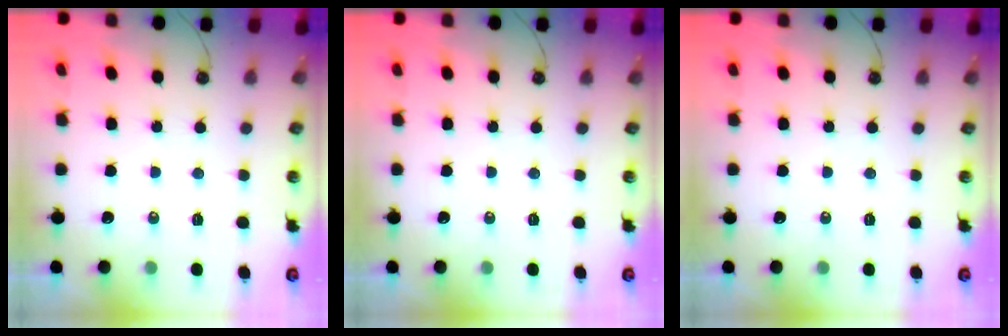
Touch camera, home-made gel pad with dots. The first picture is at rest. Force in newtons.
{"total": 0.0}
{"total": 0.0}